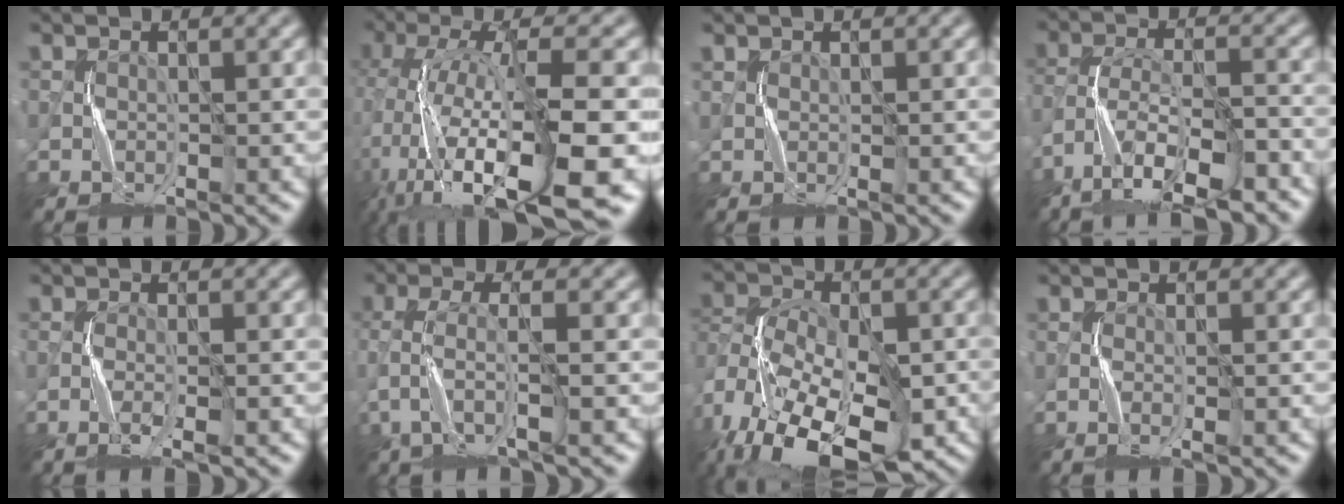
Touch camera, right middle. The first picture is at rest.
{"total": 16.0, "force": [-4.7, 4.5, 14.6], "torque": [-0.280, -0.013, -0.058]}
{"total": 0.6, "force": [0.5, 0.3, 0.3], "torque": [-0.005, -0.002, 0.011]}
{"total": 9.6, "force": [-6.8, 3.0, 6.1], "torque": [-0.116, 0.002, -0.123]}
{"total": 2.1, "force": [-1.1, 0.3, 1.7], "torque": [-0.041, 0.000, -0.024]}
{"total": 3.2, "force": [-1.0, 0.8, 2.9], "torque": [-0.075, 0.005, -0.024]}
{"total": 17.2, "force": [-10.2, 9.6, 10.0], "torque": [-0.182, -0.015, -0.125]}
{"total": 1.3, "force": [-0.7, 0.2, 1.1], "torque": [-0.027, 0.002, -0.013]}